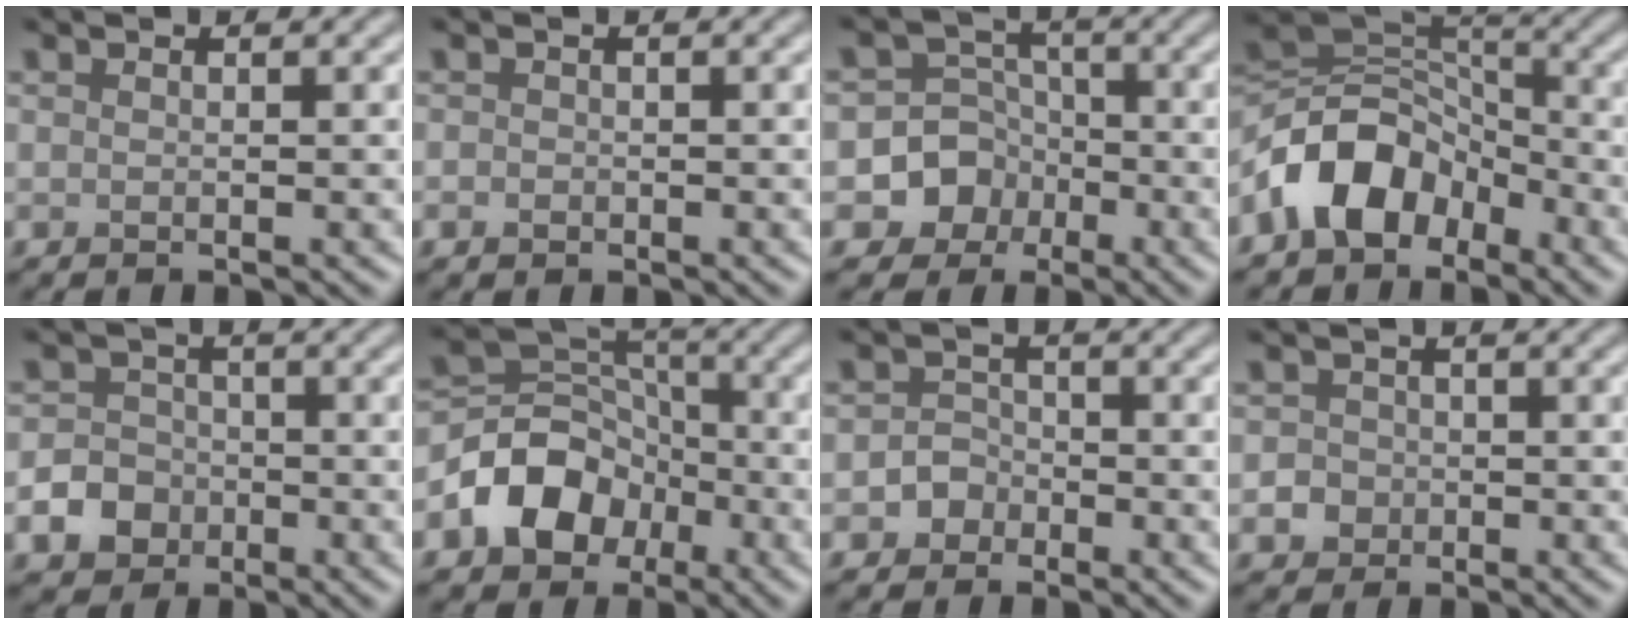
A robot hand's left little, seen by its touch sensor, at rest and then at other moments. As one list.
[{"total": 0.8, "force": [-0.4, 0.7, 0.3], "torque": [-0.001, -0.002, -0.009]}, {"total": 6.8, "force": [-2.8, 6.2, 0.8], "torque": [0.011, 0.005, -0.071]}, {"total": 7.8, "force": [-4.2, 5.1, 4.1], "torque": [-0.061, 0.012, -0.092]}, {"total": 4.1, "force": [-1.9, 3.5, 1.2], "torque": [-0.007, 0.000, -0.048]}, {"total": 7.1, "force": [-3.0, 5.5, 3.3], "torque": [-0.044, 0.006, -0.063]}, {"total": 2.0, "force": [-1.0, 1.7, 0.4], "torque": [0.011, 0.008, -0.027]}, {"total": 2.9, "force": [-1.1, 2.6, 0.6], "torque": [0.012, 0.003, -0.028]}]